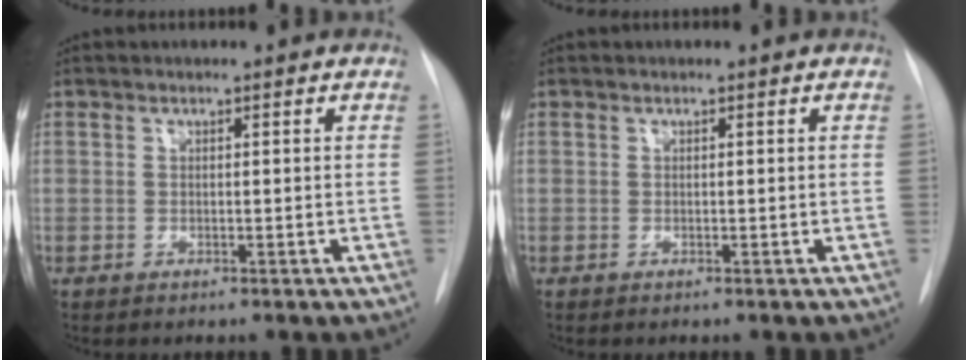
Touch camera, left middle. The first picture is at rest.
{"total": 0.0}